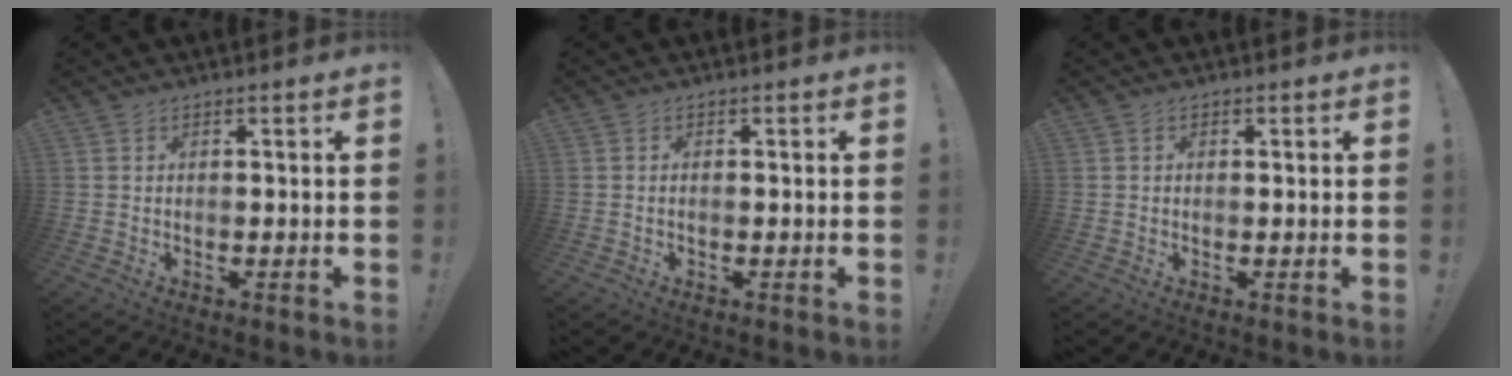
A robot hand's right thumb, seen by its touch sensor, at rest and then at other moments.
{"total": 0.0}
{"total": 0.6, "force": [0.2, 0.5, 0.1], "torque": [0.006, -0.002, 0.003]}